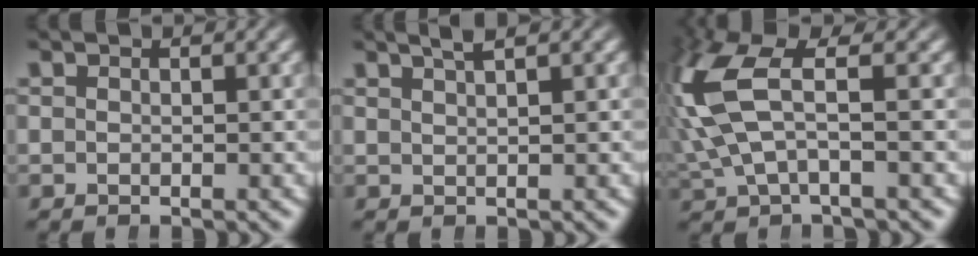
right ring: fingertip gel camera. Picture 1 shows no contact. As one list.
[{"total": 2.4, "force": [1.9, 0.1, 1.4], "torque": [-0.010, 0.016, 0.030]}, {"total": 8.7, "force": [1.6, 5.0, 6.9], "torque": [-0.168, 0.016, 0.024]}]